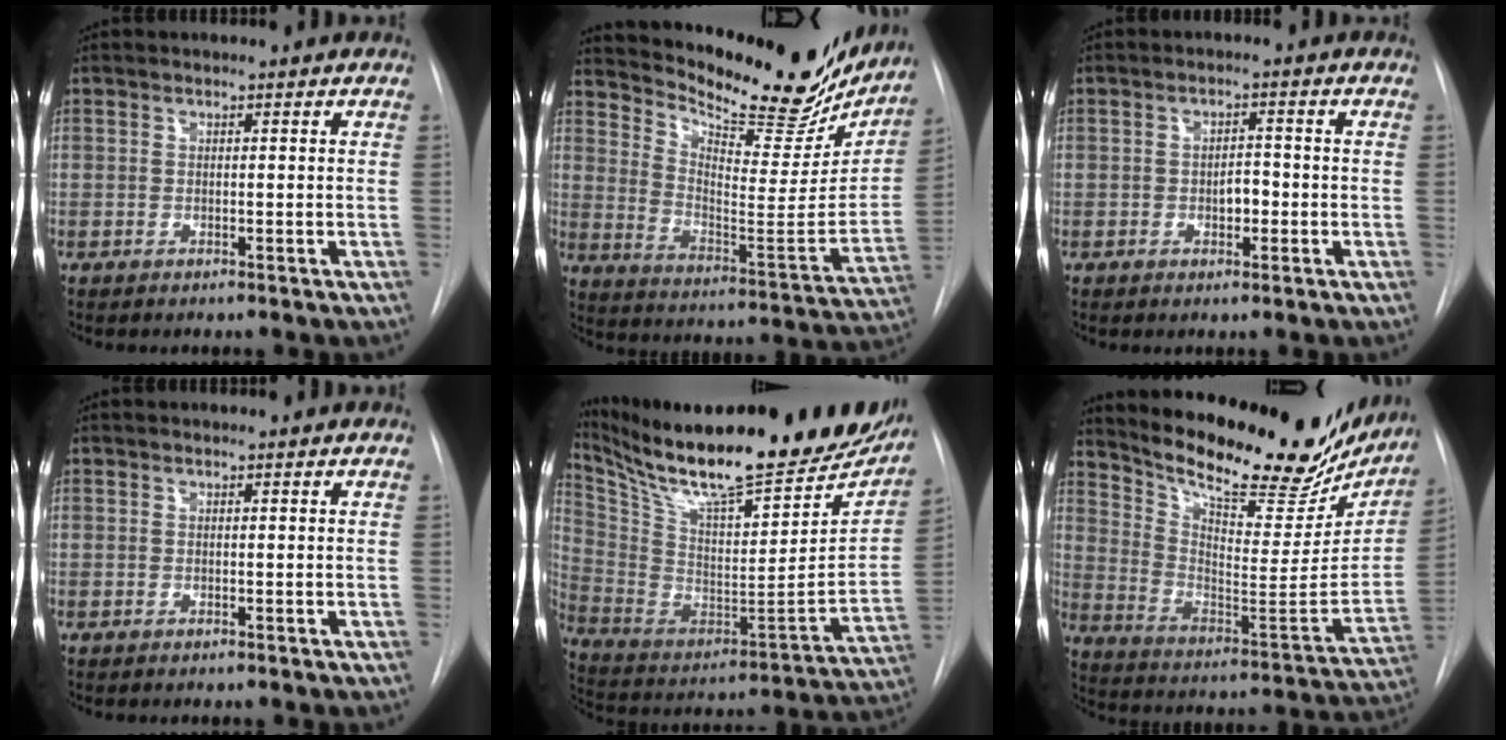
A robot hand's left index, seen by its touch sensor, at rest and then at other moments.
{"total": 24.7, "force": [21.2, 6.9, 10.6], "torque": [-0.167, -0.053, 0.288]}
{"total": 2.6, "force": [-1.2, 1.3, 1.9], "torque": [-0.025, -0.002, -0.016]}
{"total": 0.0}
{"total": 33.3, "force": [27.1, 7.1, 17.9], "torque": [-0.328, -0.061, 0.394]}
{"total": 27.2, "force": [22.4, 8.2, 12.9], "torque": [-0.208, -0.042, 0.309]}